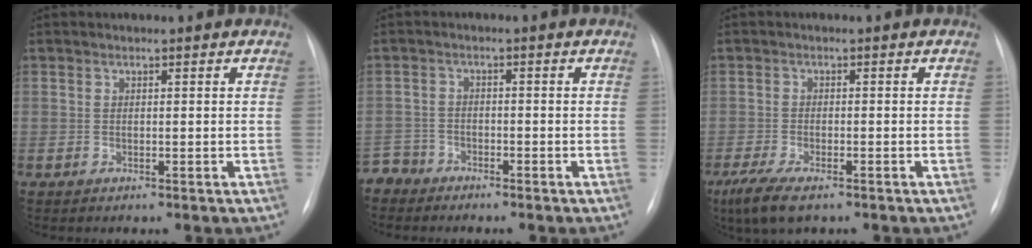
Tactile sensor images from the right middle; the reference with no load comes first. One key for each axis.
{"total": 3.2, "fx": -2.8, "fy": 1.3, "fz": -0.9, "tx": 0.018, "ty": -0.001, "tz": -0.058}
{"total": 6.3, "fx": -4.3, "fy": 1.7, "fz": 4.3, "tx": -0.090, "ty": -0.019, "tz": -0.069}